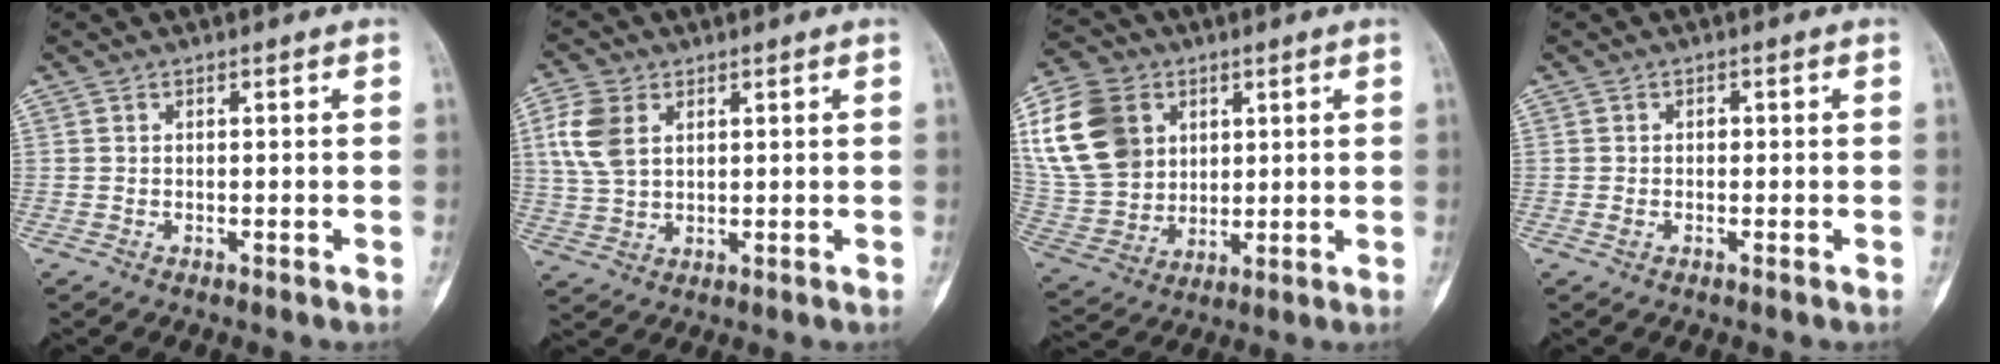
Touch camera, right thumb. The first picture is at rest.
{"total": 8.0, "force": [2.7, 5.3, 5.4], "torque": [-0.115, -0.001, 0.059]}
{"total": 17.8, "force": [5.8, 13.8, 9.6], "torque": [-0.181, -0.001, 0.117]}
{"total": 1.4, "force": [-0.2, 0.9, 1.0], "torque": [-0.015, 0.005, -0.005]}